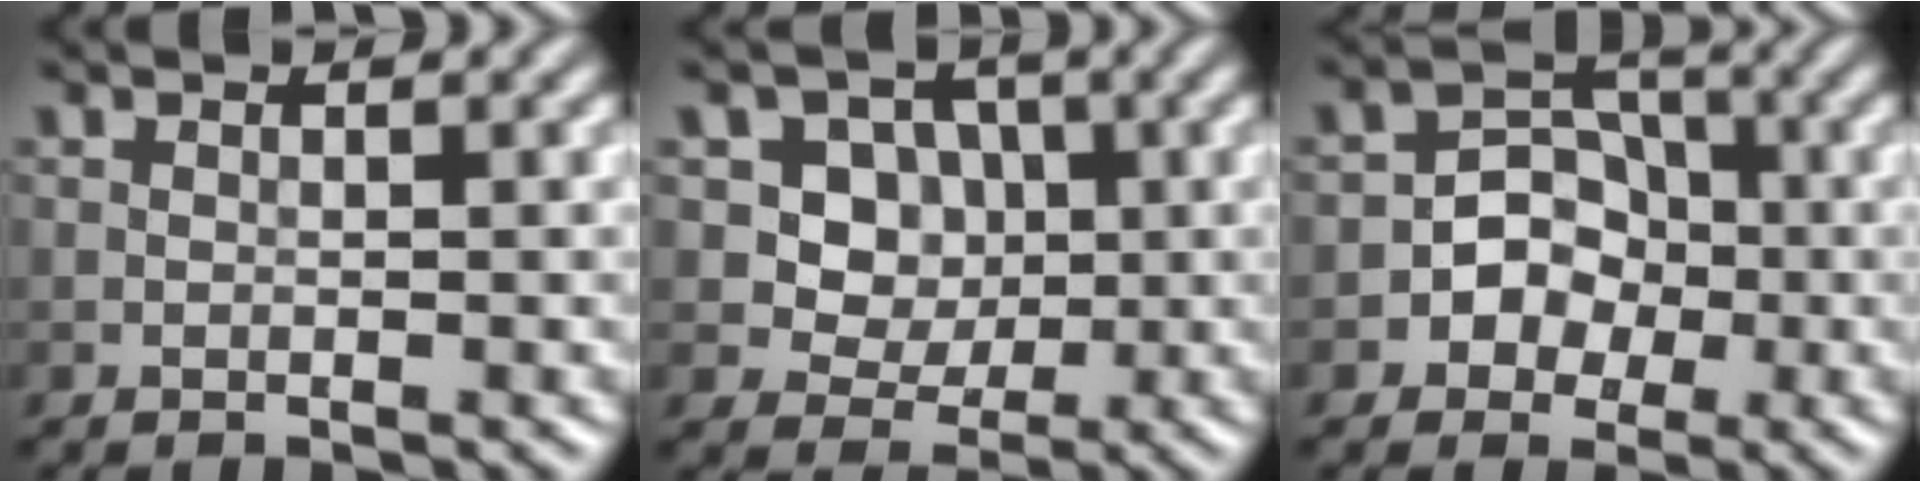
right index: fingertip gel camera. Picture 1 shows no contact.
{"total": 6.0, "force": [1.3, 5.3, 2.5], "torque": [-0.036, 0.003, 0.022]}
{"total": 4.0, "force": [-1.3, 3.5, 1.6], "torque": [0.012, 0.011, -0.039]}